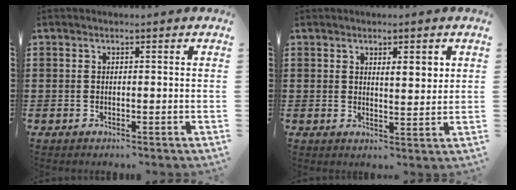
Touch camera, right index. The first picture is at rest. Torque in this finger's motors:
{"motor_torque": [0.21, 0.20, 0.14, 0.03]}